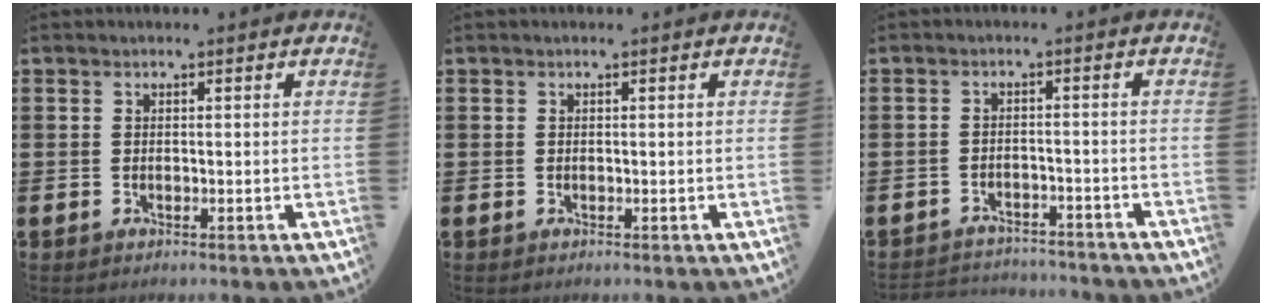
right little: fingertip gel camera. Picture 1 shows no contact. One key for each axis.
{"total": 0.0}
{"total": 2.5, "fx": -2.4, "fy": 0.1, "fz": -0.2, "tx": -0.004, "ty": 0.002, "tz": -0.055}